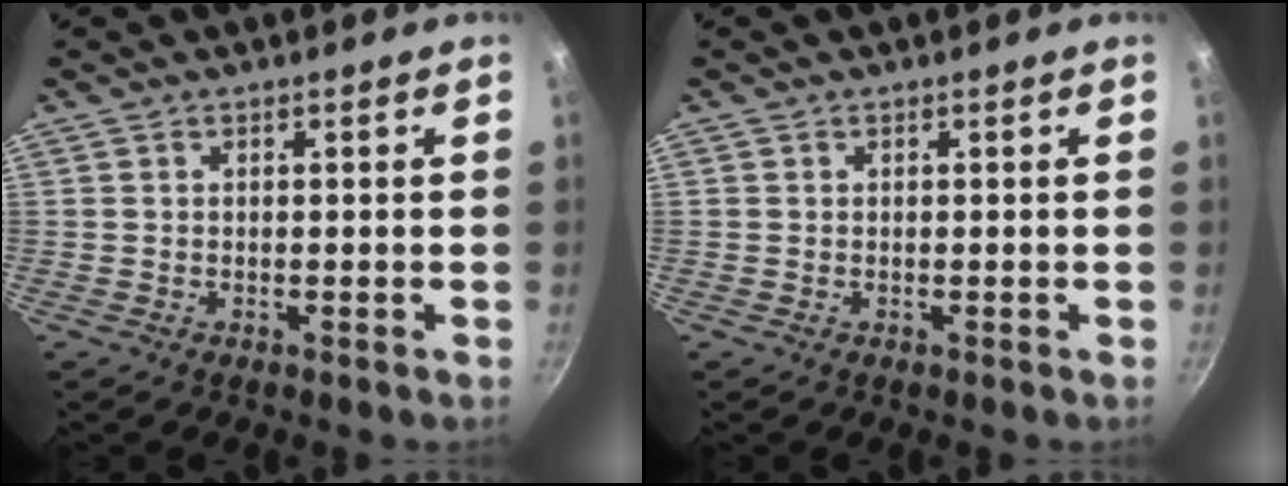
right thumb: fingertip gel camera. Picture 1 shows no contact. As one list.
[{"total": 0.0}]